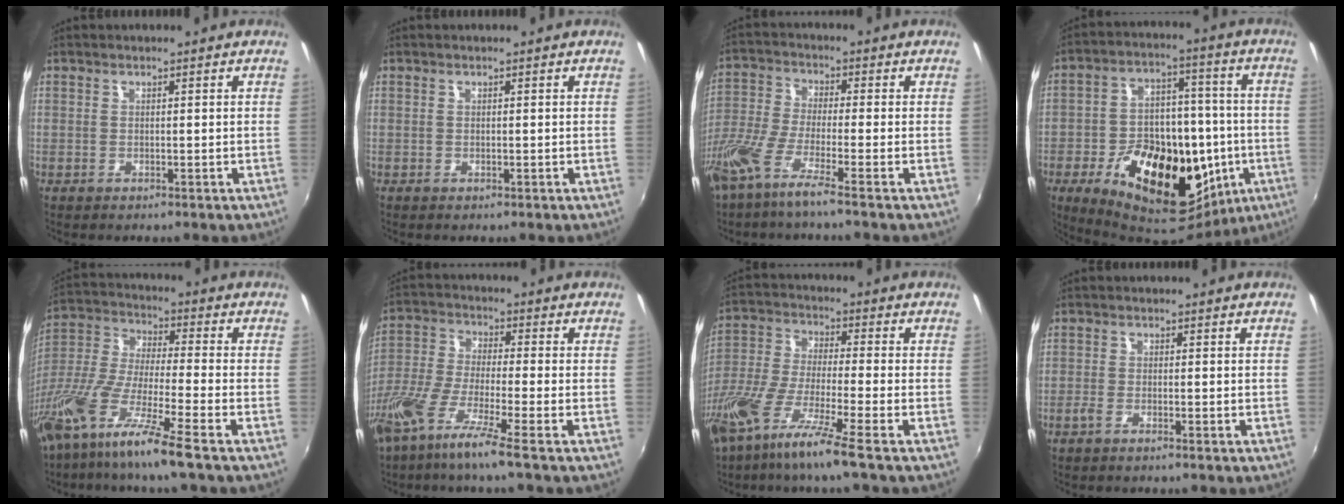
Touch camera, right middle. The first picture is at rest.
{"total": 0.0}
{"total": 9.7, "force": [-6.4, 0.3, 7.3], "torque": [-0.157, -0.028, -0.125]}
{"total": 26.2, "force": [-8.9, 14.8, 19.7], "torque": [-0.360, -0.007, -0.109]}
{"total": 16.5, "force": [-11.3, 0.1, 12.1], "torque": [-0.240, -0.035, -0.220]}
{"total": 11.6, "force": [-7.6, 0.3, 8.8], "torque": [-0.181, -0.030, -0.147]}
{"total": 14.5, "force": [-9.6, 0.3, 10.8], "torque": [-0.216, -0.042, -0.184]}
{"total": 1.7, "force": [-1.3, 0.0, 1.1], "torque": [-0.027, -0.003, -0.028]}